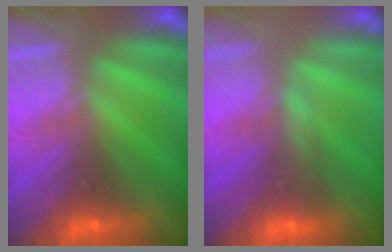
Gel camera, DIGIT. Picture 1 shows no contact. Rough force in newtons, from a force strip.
{"total": 4.8}